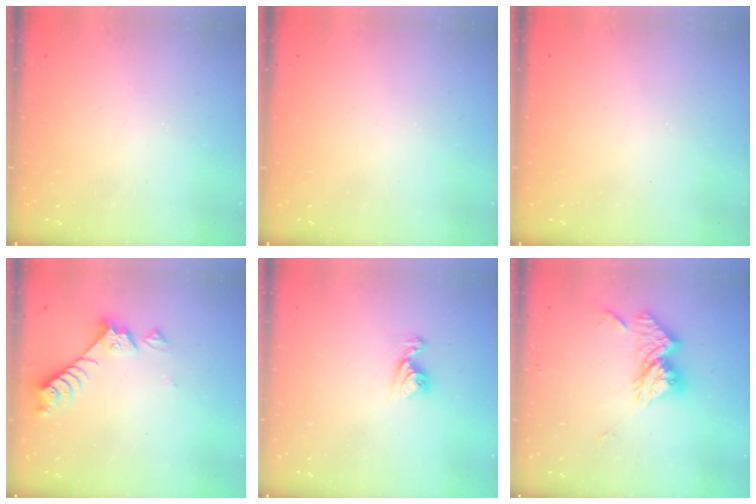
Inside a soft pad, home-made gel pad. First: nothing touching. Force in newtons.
{"total": 0.0}
{"total": 0.0}
{"total": 7.4, "press": 7.4, "slide": 0.4}
{"total": 6.9, "press": 6.9, "slide": 0.7}
{"total": 12.6, "press": 12.6, "slide": 1.1}